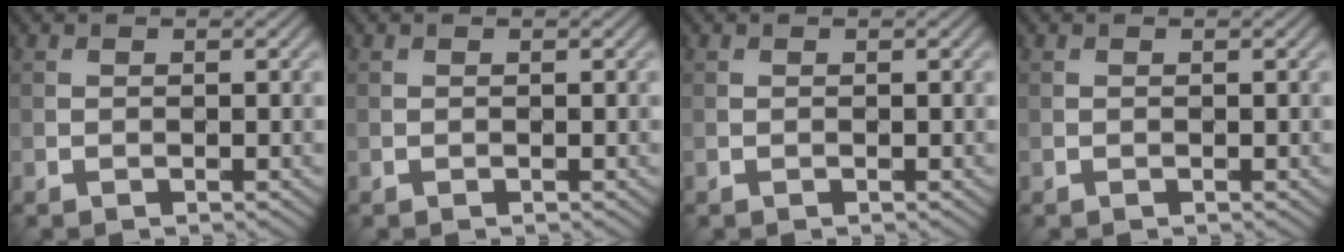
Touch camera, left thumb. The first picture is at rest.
{"total": 0.0}
{"total": 0.0}
{"total": 0.0}